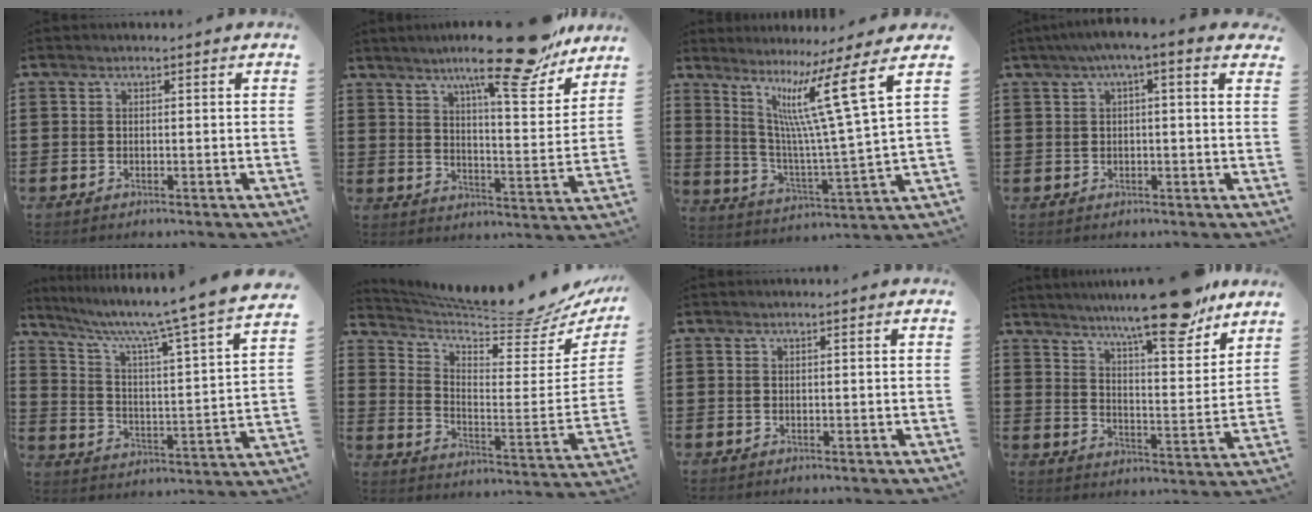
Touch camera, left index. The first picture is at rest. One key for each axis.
{"total": 14.9, "fx": 11.9, "fy": 1.3, "fz": 8.9, "tx": -0.150, "ty": -0.063, "tz": 0.192}
{"total": 12.2, "fx": 7.0, "fy": 0.0, "fz": 10.1, "tx": -0.200, "ty": -0.039, "tz": 0.101}
{"total": 2.5, "fx": 0.5, "fy": -0.1, "fz": 2.5, "tx": -0.047, "ty": 0.000, "tz": 0.005}
{"total": 7.7, "fx": 6.3, "fy": -0.8, "fz": 4.4, "tx": -0.110, "ty": -0.053, "tz": 0.092}
{"total": 8.7, "fx": 7.9, "fy": 0.6, "fz": 3.5, "tx": -0.079, "ty": -0.071, "tz": 0.127}
{"total": 0.0}
{"total": 13.3, "fx": 11.3, "fy": 1.6, "fz": 6.9, "tx": -0.118, "ty": -0.065, "tz": 0.189}